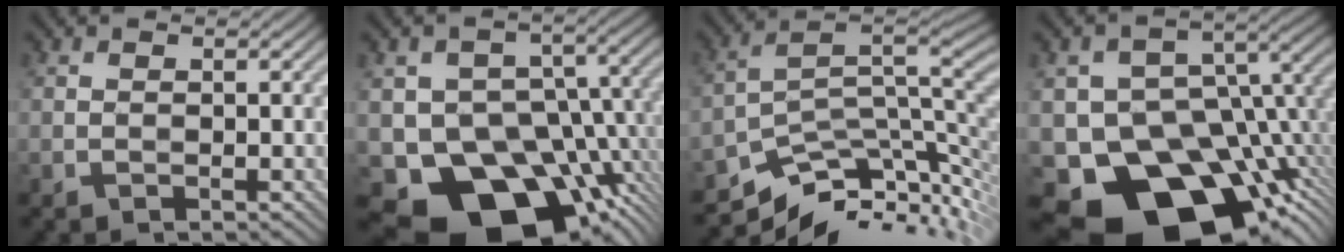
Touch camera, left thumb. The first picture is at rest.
{"total": 16.5, "force": [-7.2, 11.8, 9.1], "torque": [-0.143, -0.024, -0.100]}
{"total": 10.5, "force": [-4.6, 4.9, 8.0], "torque": [-0.138, -0.010, -0.068]}
{"total": 17.8, "force": [-8.9, 12.0, 9.6], "torque": [-0.161, -0.050, -0.127]}